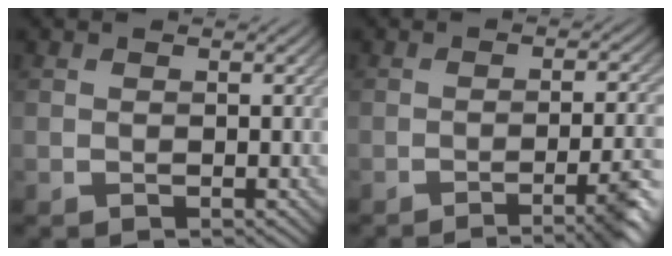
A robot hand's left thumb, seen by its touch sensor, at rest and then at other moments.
{"total": 6.9, "force": [-3.6, 1.2, 5.7], "torque": [-0.078, 0.000, -0.055]}